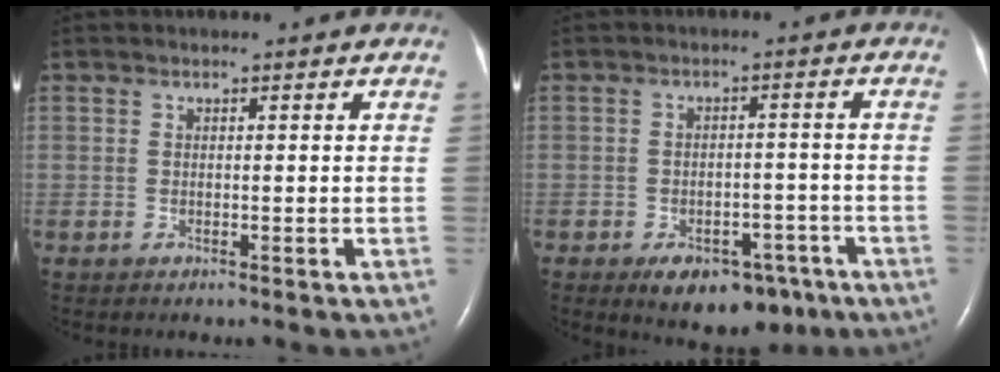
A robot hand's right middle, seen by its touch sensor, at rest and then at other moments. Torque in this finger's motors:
{"motor_torque": [0.13, -0.13, 0.13, 0.05]}